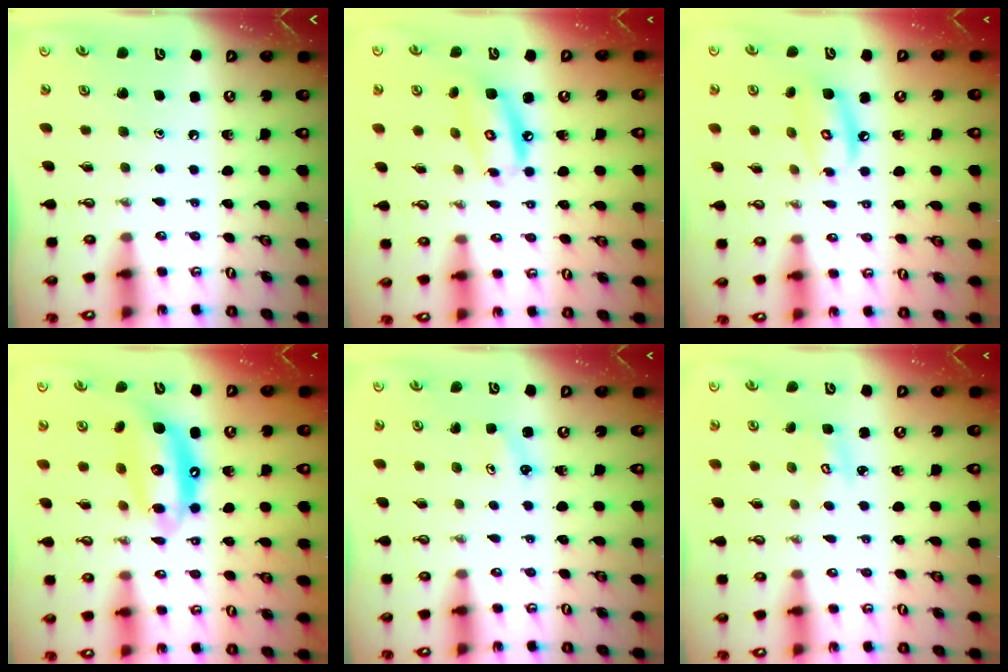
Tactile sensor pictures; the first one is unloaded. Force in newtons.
{"total": 9.5, "press": 9.5, "slide": 0.7}
{"total": 10.5, "press": 10.5, "slide": 1.1}
{"total": 12.7, "press": 12.7, "slide": 1.1}
{"total": 3.1, "press": 3.1, "slide": 0.3}
{"total": 2.5, "press": 2.5, "slide": 0.2}